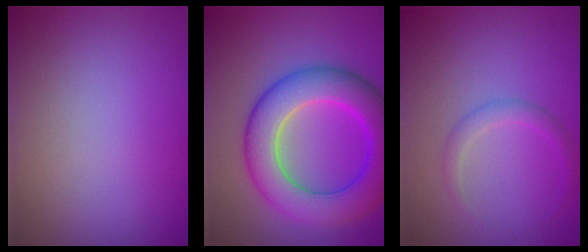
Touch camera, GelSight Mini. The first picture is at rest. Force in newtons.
{"total": 8.9, "press": 8.9, "slide": 0.1}
{"total": 1.5, "press": 1.5, "slide": 0.1}